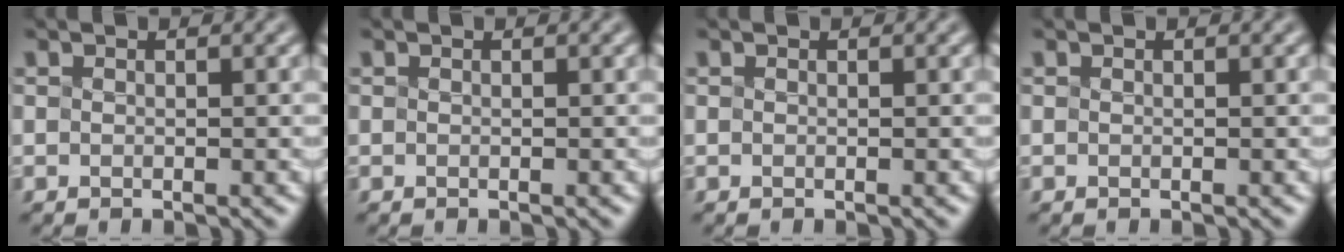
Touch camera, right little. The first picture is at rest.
{"total": 0.0}
{"total": 0.0}
{"total": 0.0}